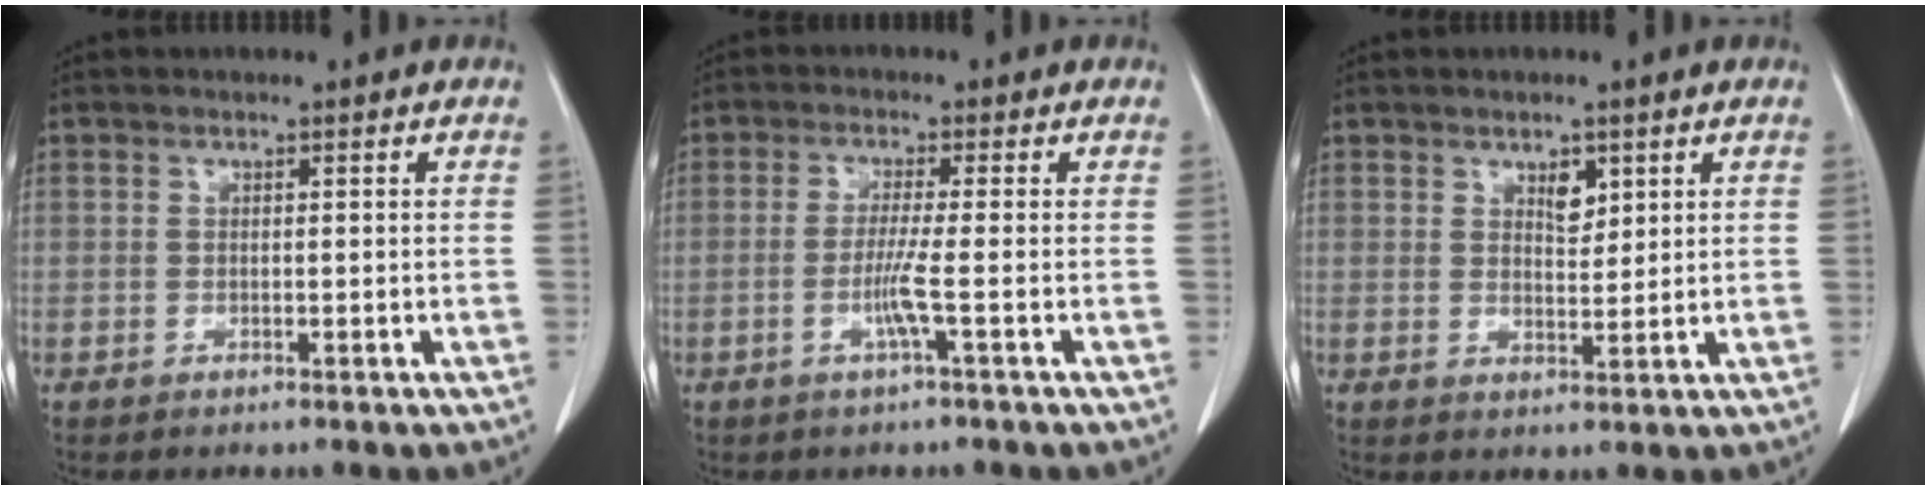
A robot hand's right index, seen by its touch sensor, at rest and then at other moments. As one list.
[{"total": 3.7, "force": [-1.0, -0.9, 3.4], "torque": [-0.068, -0.006, -0.022]}, {"total": 3.0, "force": [1.6, 1.5, 2.0], "torque": [-0.031, -0.004, 0.029]}]